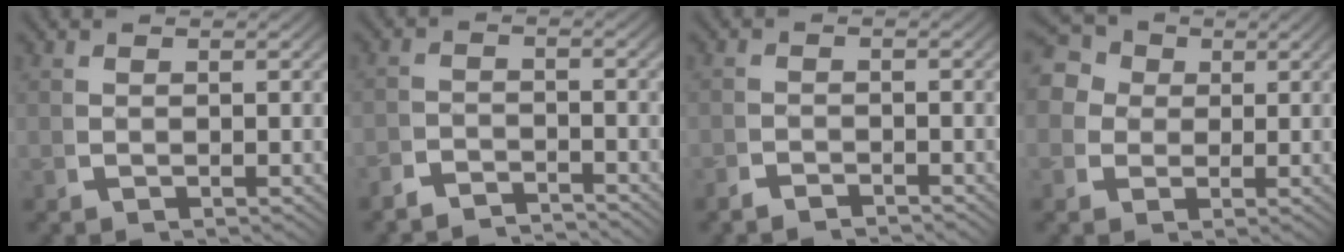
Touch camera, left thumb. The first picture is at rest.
{"total": 3.4, "force": [-3.3, 0.7, 0.2], "torque": [0.003, -0.013, -0.062]}
{"total": 1.9, "force": [-1.8, 0.4, 0.1], "torque": [-0.001, -0.009, -0.035]}
{"total": 8.2, "force": [2.8, 6.6, 3.9], "torque": [-0.081, 0.004, 0.031]}